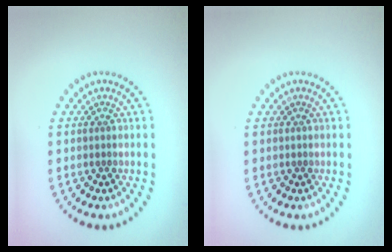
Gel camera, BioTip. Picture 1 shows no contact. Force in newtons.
{"total": 0.0}